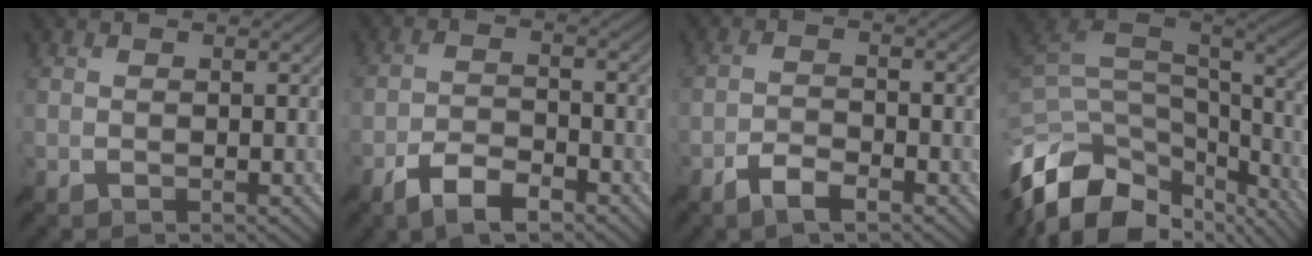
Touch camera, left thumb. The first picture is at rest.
{"total": 5.6, "force": [-3.9, 2.0, 3.5], "torque": [-0.068, 0.000, -0.077]}
{"total": 3.5, "force": [-2.5, 1.1, 2.1], "torque": [-0.045, 0.001, -0.054]}
{"total": 16.1, "force": [-8.5, 8.7, 10.5], "torque": [-0.268, -0.024, -0.130]}